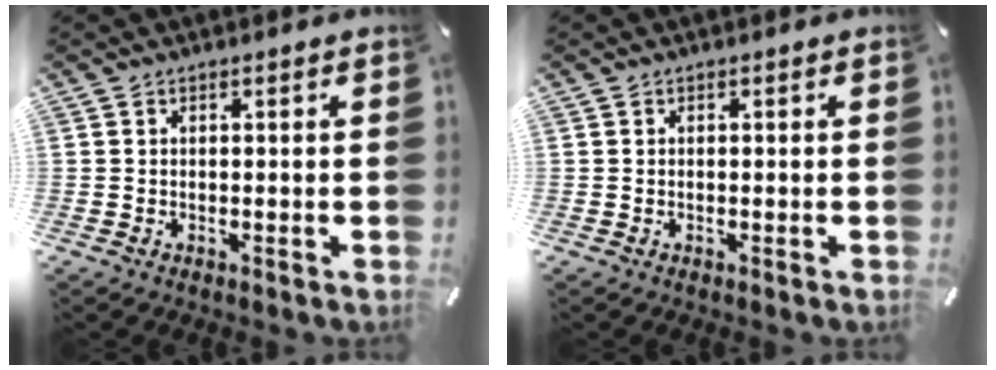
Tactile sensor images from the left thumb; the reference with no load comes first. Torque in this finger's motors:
{"motor_torque": [0.02, 0.08, 0.05, -0.02, 0.00]}